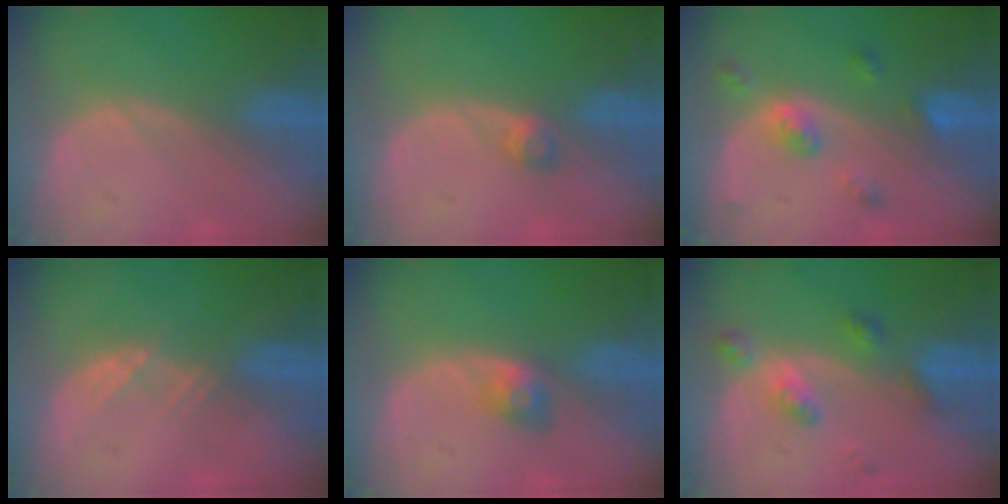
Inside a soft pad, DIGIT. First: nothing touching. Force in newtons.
{"total": 2.0, "press": 1.7, "slide": 1.1}
{"total": 5.2, "press": 4.5, "slide": 2.6}
{"total": 1.9, "press": 1.8, "slide": 0.8}
{"total": 2.9, "press": 2.5, "slide": 1.4}
{"total": 4.8, "press": 4.8, "slide": 0.1}